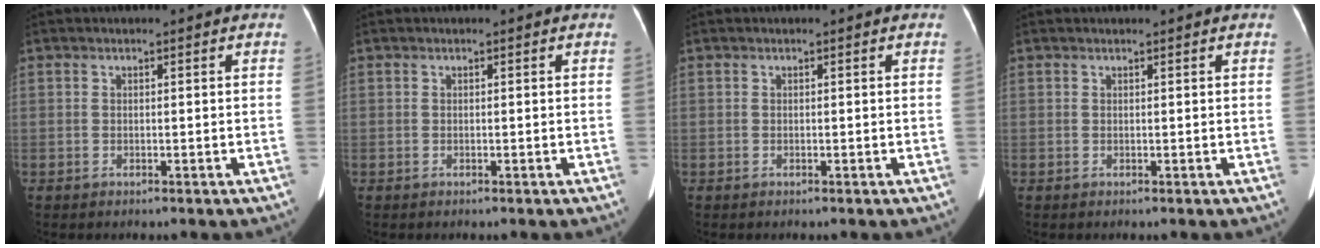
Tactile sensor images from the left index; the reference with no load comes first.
{"total": 0.0}
{"total": 0.0}
{"total": 0.6, "force": [0.6, 0.0, 0.2], "torque": [-0.004, 0.010, 0.012]}